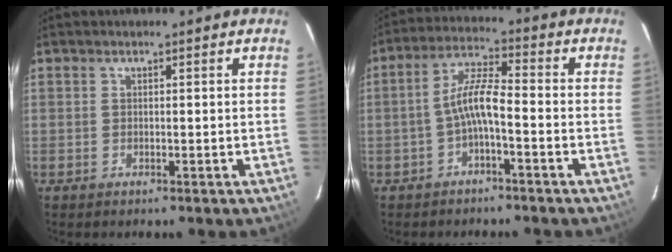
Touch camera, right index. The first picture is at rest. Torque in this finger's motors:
{"motor_torque": [1.25, -0.27, 0.66, 0.18]}